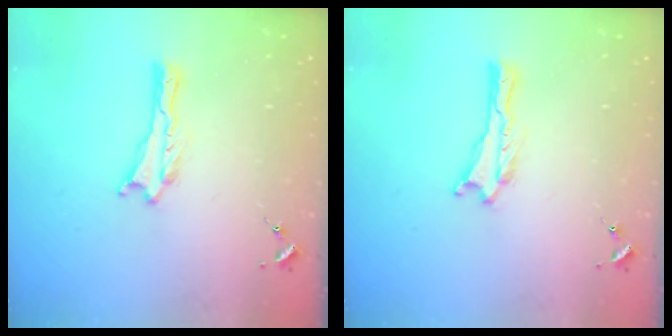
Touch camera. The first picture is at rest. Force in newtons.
{"total": 0.0}